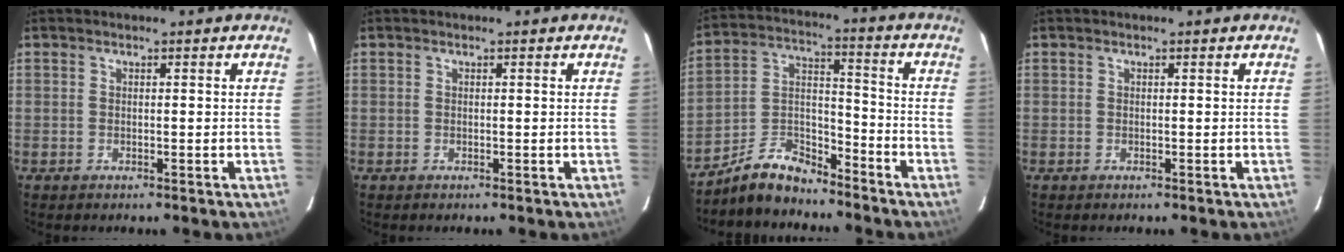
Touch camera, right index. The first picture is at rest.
{"total": 0.0}
{"total": 9.6, "force": [-8.0, 3.9, 3.8], "torque": [-0.088, 0.034, -0.149]}
{"total": 0.0}